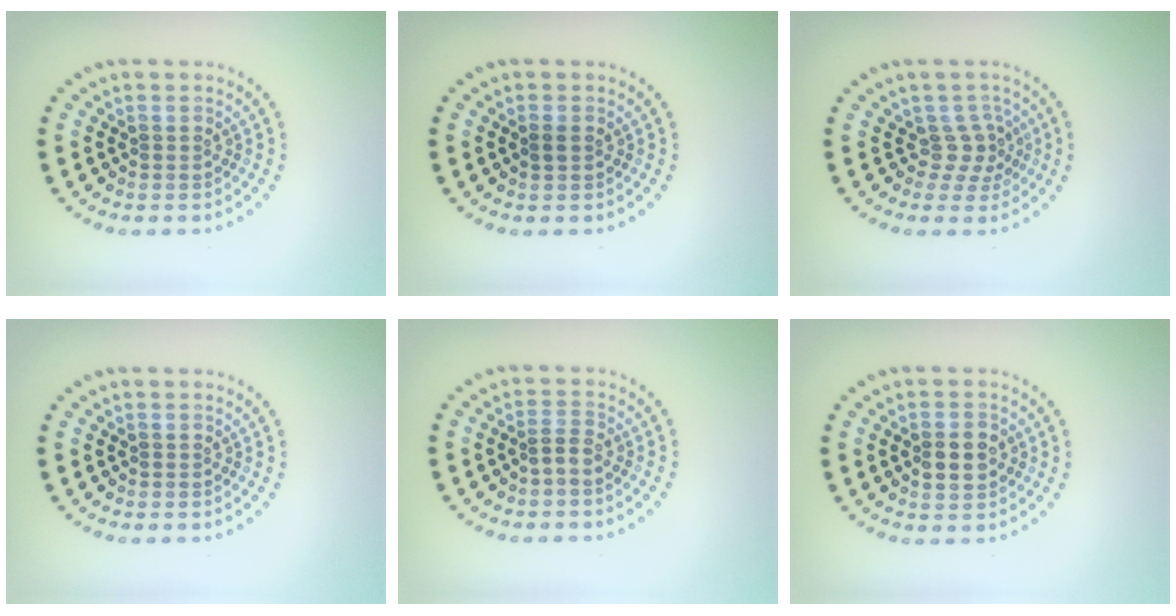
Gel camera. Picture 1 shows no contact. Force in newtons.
{"total": 0.7, "press": 0.7, "slide": 0.1}
{"total": 2.1, "press": 1.5, "slide": 1.5}
{"total": 0.0}
{"total": 1.2, "press": 0.9, "slide": 0.8}
{"total": 2.7, "press": 2.7, "slide": 0.1}